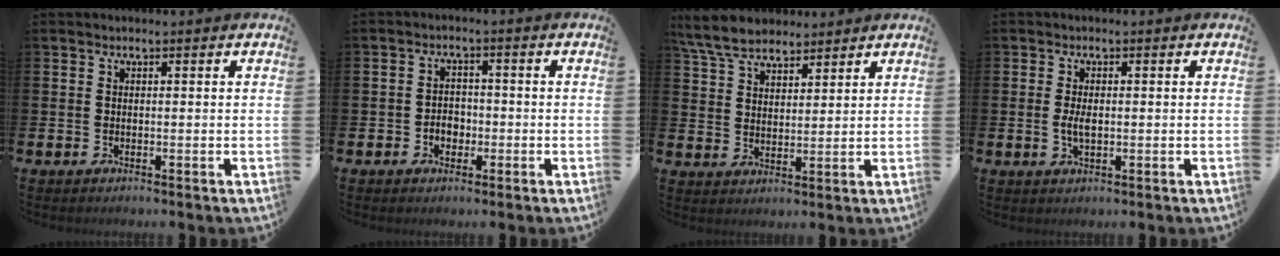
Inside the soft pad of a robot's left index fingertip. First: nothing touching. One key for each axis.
{"total": 2.6, "fx": -1.3, "fy": 2.0, "fz": 1.1, "tx": -0.015, "ty": 0.001, "tz": -0.029}
{"total": 6.3, "fx": 5.7, "fy": 2.1, "fz": 1.6, "tx": -0.060, "ty": -0.013, "tz": 0.107}
{"total": 2.2, "fx": -0.4, "fy": 1.0, "fz": 2.0, "tx": -0.029, "ty": -0.001, "tz": -0.010}